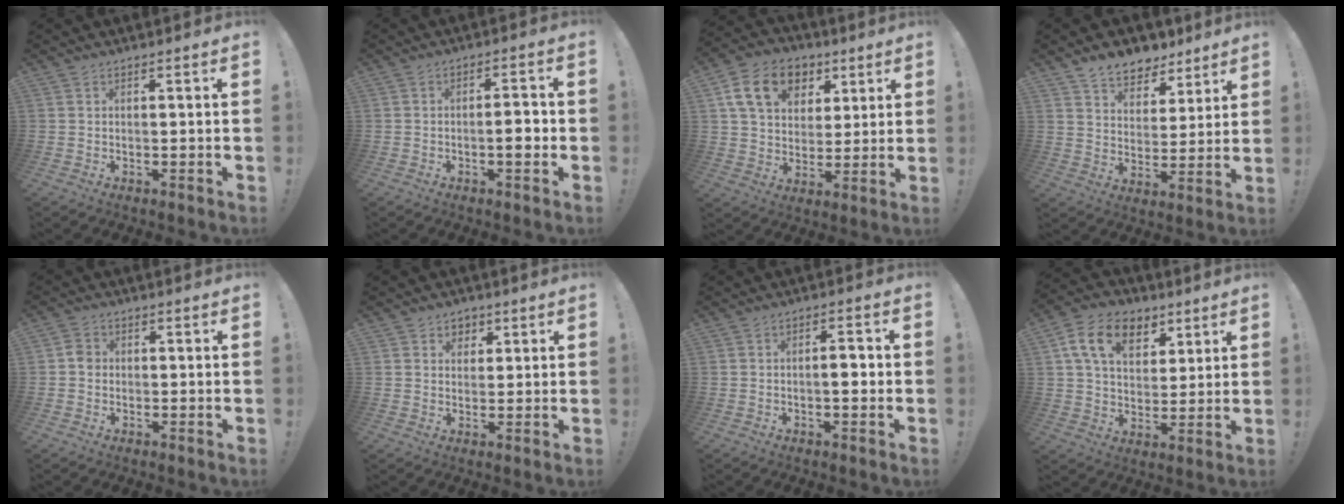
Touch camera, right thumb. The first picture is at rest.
{"total": 5.0, "force": [-1.4, 1.5, 4.6], "torque": [-0.061, 0.003, -0.028]}
{"total": 16.9, "force": [7.2, 12.3, 9.0], "torque": [-0.137, -0.020, 0.137]}
{"total": 8.9, "force": [7.3, 4.7, 1.7], "torque": [-0.024, -0.062, 0.139]}
{"total": 3.3, "force": [-0.5, 2.8, 1.7], "torque": [-0.021, 0.008, -0.010]}
{"total": 4.2, "force": [1.8, 3.7, 0.9], "torque": [-0.002, -0.009, 0.030]}
{"total": 4.1, "force": [-0.8, 1.3, 3.9], "torque": [-0.054, 0.003, -0.019]}
{"total": 14.8, "force": [7.1, 10.1, 8.1], "torque": [-0.129, -0.021, 0.134]}